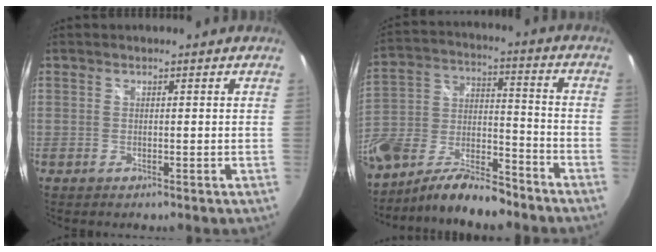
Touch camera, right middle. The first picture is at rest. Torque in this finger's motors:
{"motor_torque": [1.09, -1.05, 0.46, 0.21]}